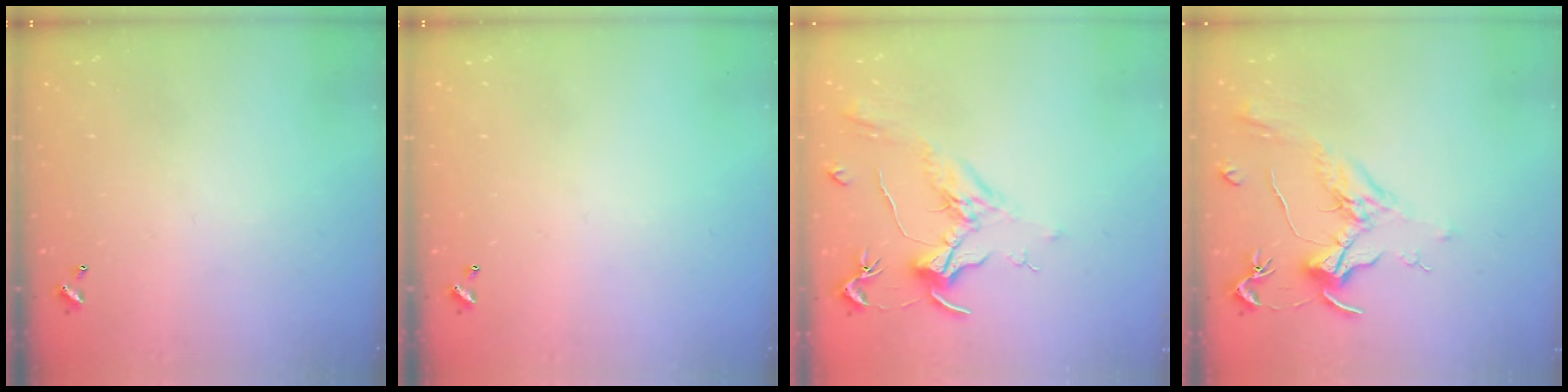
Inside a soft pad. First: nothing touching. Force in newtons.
{"total": 0.0}
{"total": 2.0, "press": 1.8, "slide": 0.8}
{"total": 1.9, "press": 1.7, "slide": 0.9}